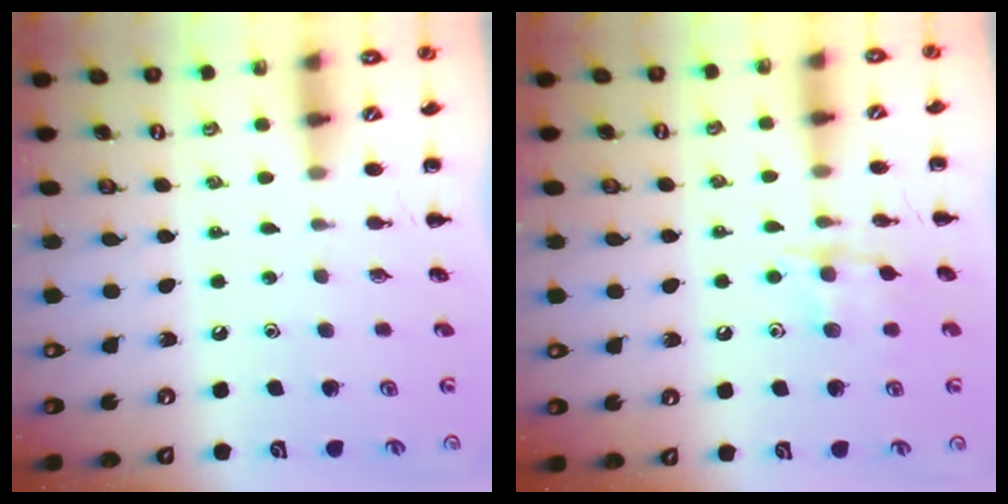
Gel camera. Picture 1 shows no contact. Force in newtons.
{"total": 9.7, "press": 9.7, "slide": 0.5}